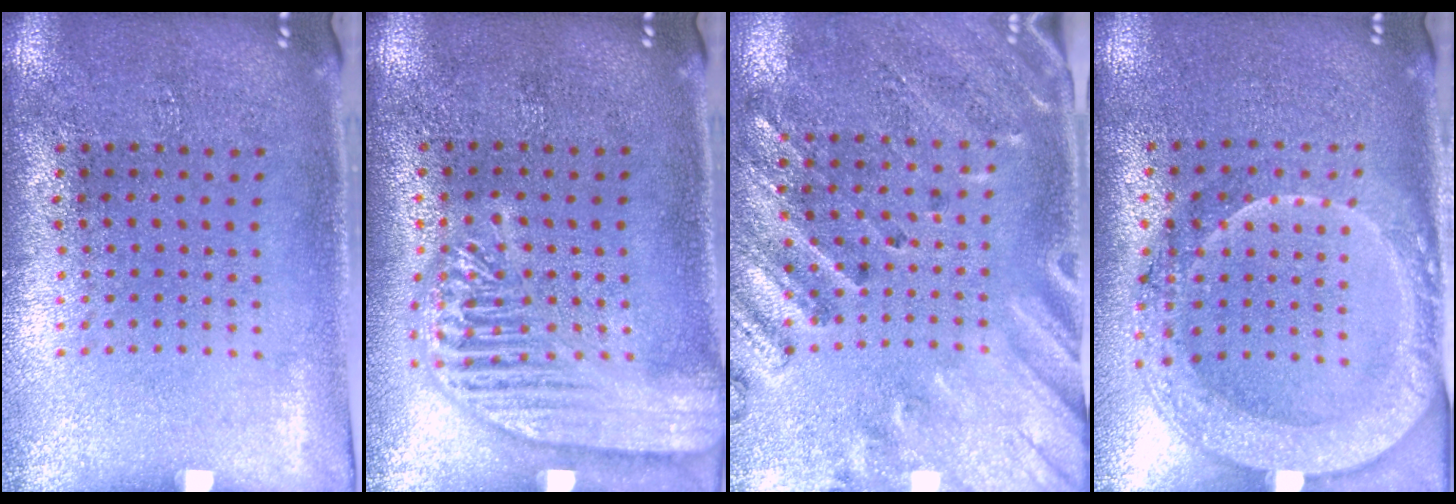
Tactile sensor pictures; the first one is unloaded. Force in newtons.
{"total": 2.4, "press": 2.4, "slide": 0.3}
{"total": 2.5, "press": 2.1, "slide": 1.4}
{"total": 1.9, "press": 1.8, "slide": 0.6}